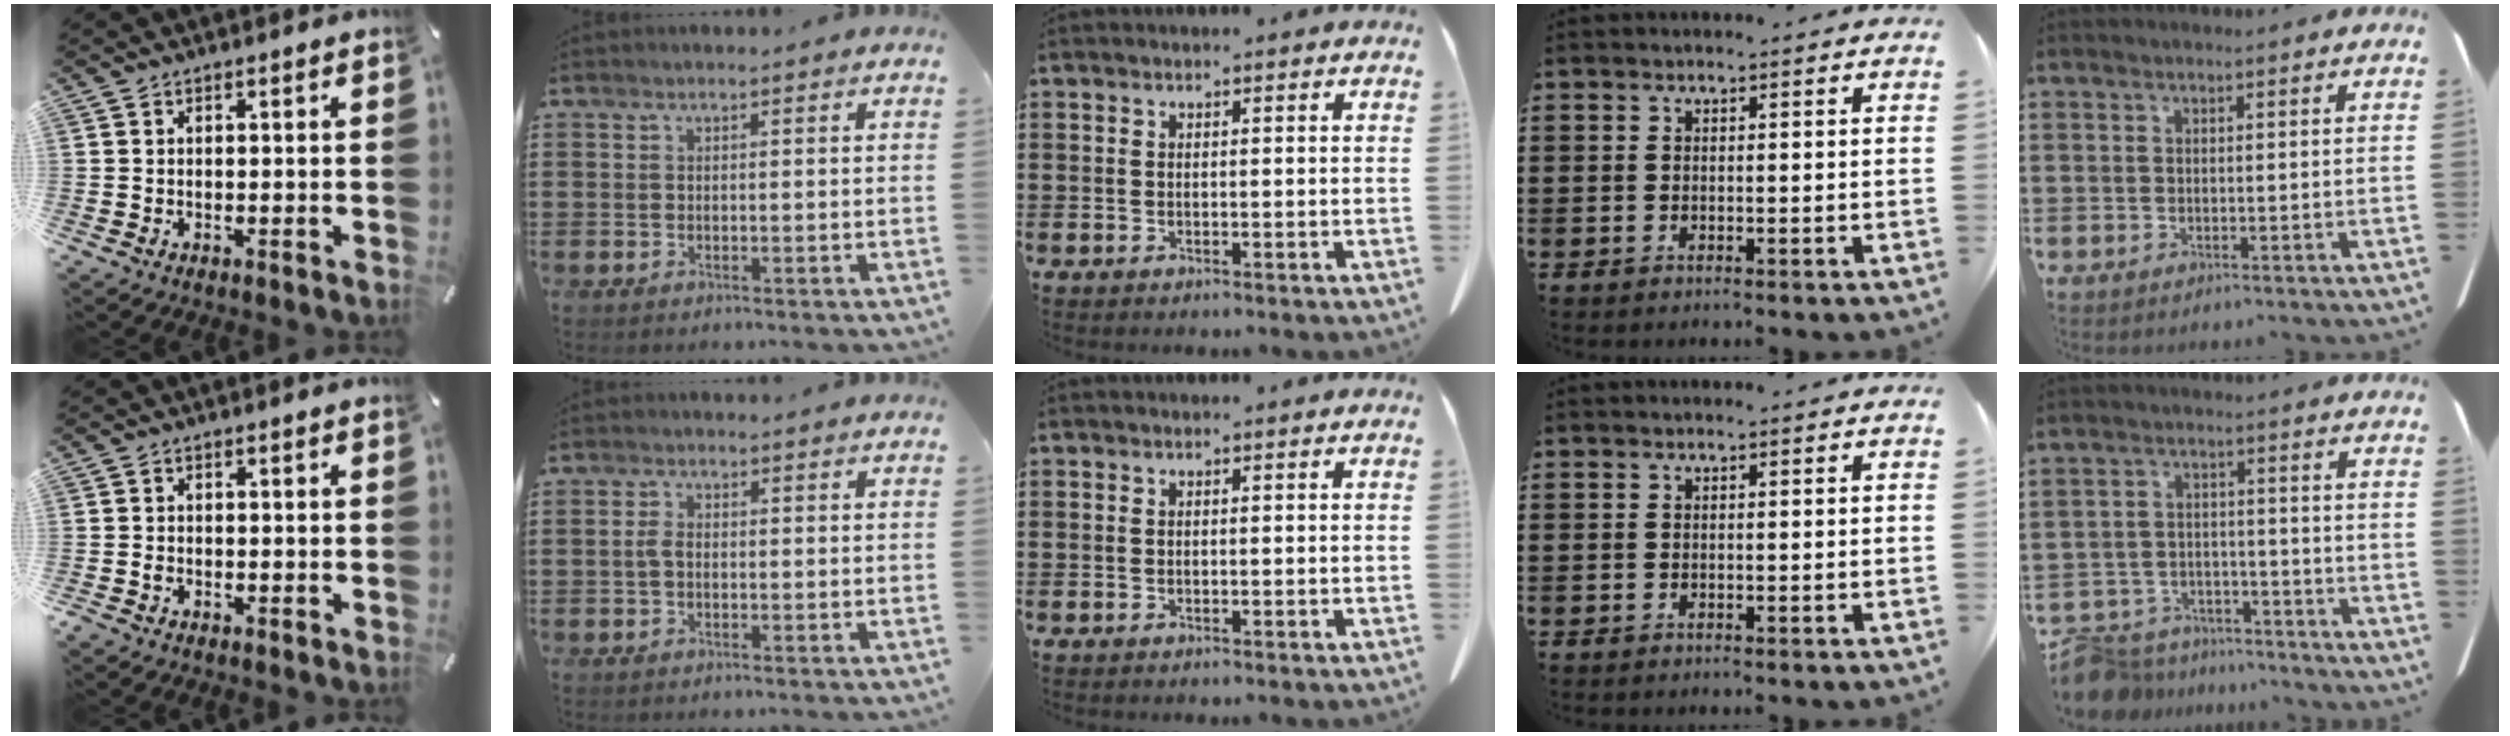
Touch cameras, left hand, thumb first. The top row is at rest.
{"thumb": {"total": 1.2, "force": [-0.8, 0.6, 0.6], "torque": [-0.012, 0.001, -0.016]}, "index": {"total": 2.1, "force": [-0.2, 1.0, 1.8], "torque": [-0.044, -0.002, -0.006]}, "little": {"total": 6.4, "force": [-6.2, 1.4, 0.6], "torque": [-0.026, 0.015, -0.128]}}